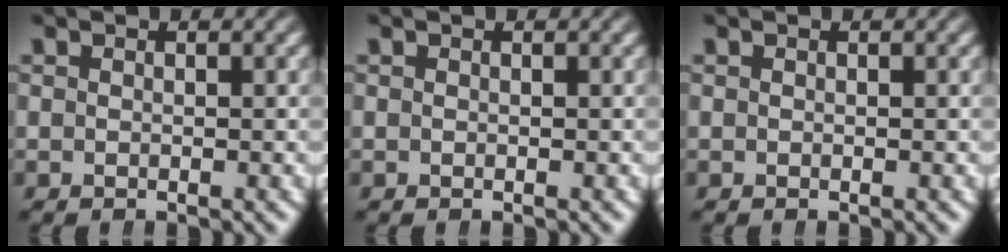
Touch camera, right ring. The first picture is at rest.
{"total": 0.0}
{"total": 0.0}